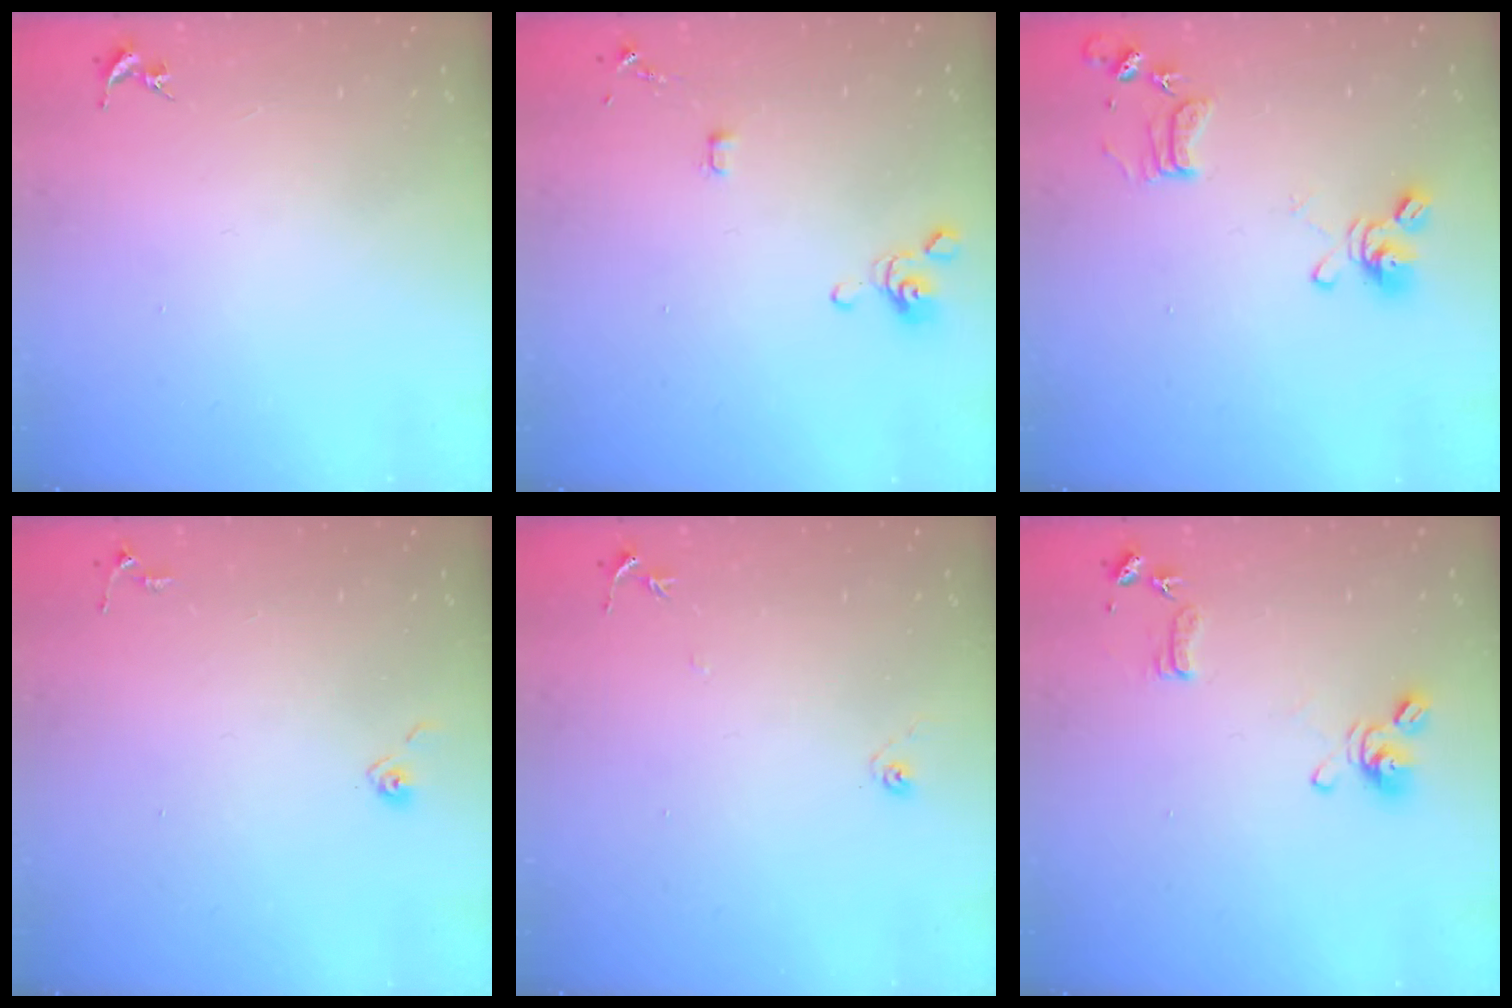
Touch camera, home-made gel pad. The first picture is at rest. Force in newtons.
{"total": 4.2, "press": 4.1, "slide": 1.0}
{"total": 11.9, "press": 11.8, "slide": 1.3}
{"total": 4.8, "press": 4.8, "slide": 0.4}
{"total": 5.9, "press": 5.9, "slide": 0.6}
{"total": 9.8, "press": 9.7, "slide": 1.7}